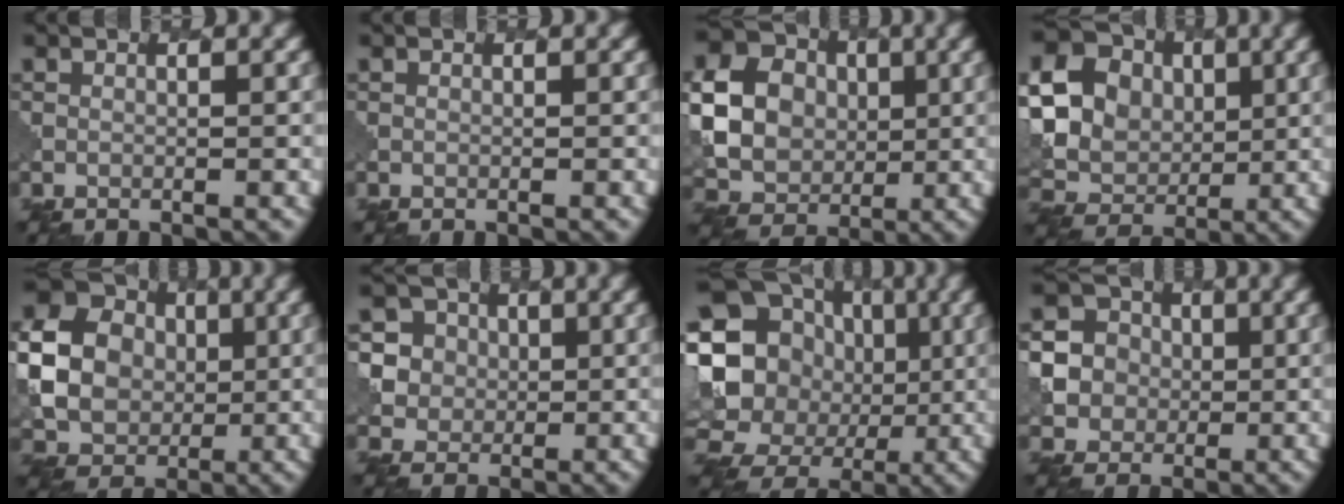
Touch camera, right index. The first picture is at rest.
{"total": 0.0}
{"total": 8.7, "force": [1.0, 7.4, 4.3], "torque": [-0.110, 0.002, 0.013]}
{"total": 14.2, "force": [3.4, 12.2, 6.5], "torque": [-0.168, 0.021, 0.051]}
{"total": 10.1, "force": [1.0, 8.9, 4.7], "torque": [-0.120, 0.009, 0.000]}
{"total": 6.2, "force": [2.1, 5.7, 1.4], "torque": [-0.034, 0.024, 0.031]}
{"total": 19.1, "force": [-0.4, 17.6, 7.3], "torque": [-0.171, 0.012, -0.022]}
{"total": 6.9, "force": [0.2, 6.7, 1.4], "torque": [-0.045, 0.023, -0.013]}